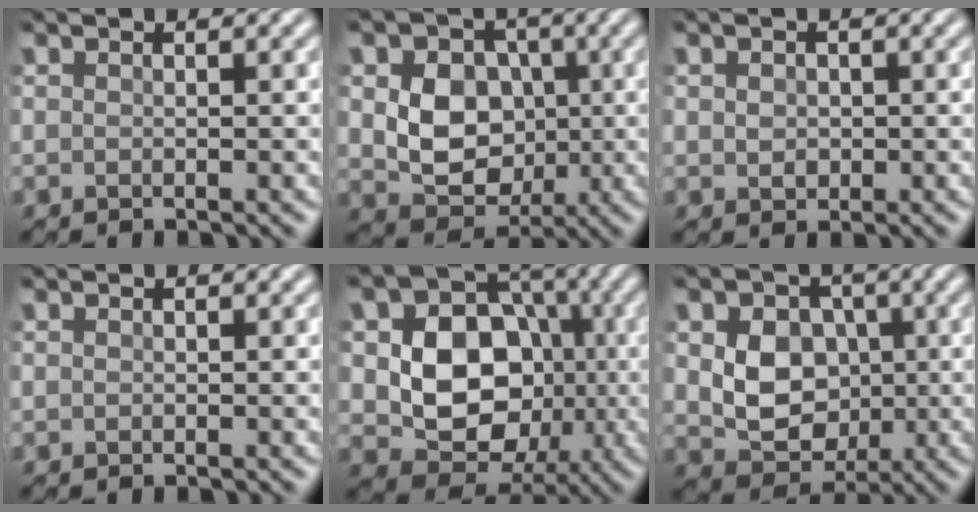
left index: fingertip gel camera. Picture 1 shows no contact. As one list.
[{"total": 7.0, "force": [0.0, 5.6, 4.3], "torque": [-0.079, -0.011, -0.003]}, {"total": 1.9, "force": [0.1, 1.6, 1.0], "torque": [-0.023, 0.001, 0.002]}, {"total": 0.0}, {"total": 10.3, "force": [-0.7, 8.0, 6.5], "torque": [-0.109, -0.008, -0.019]}, {"total": 6.3, "force": [0.1, 5.0, 3.8], "torque": [-0.074, -0.011, -0.001]}]